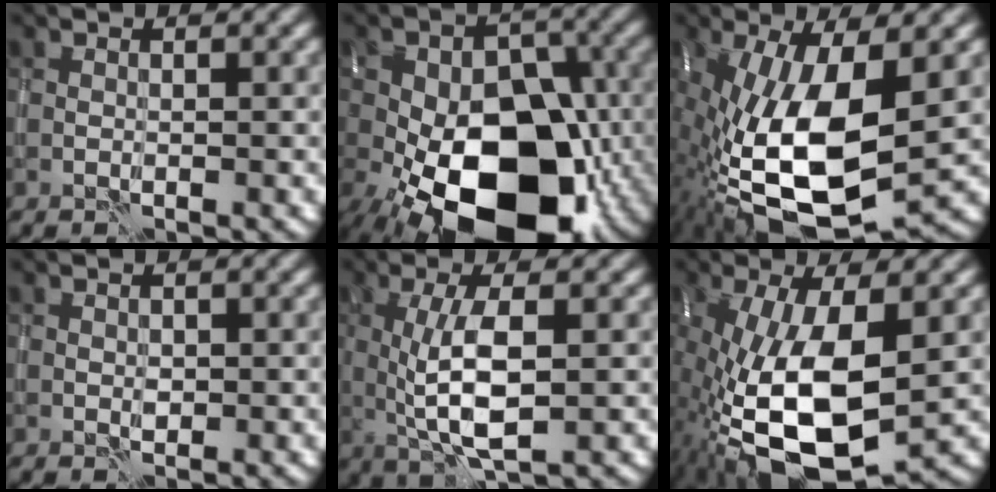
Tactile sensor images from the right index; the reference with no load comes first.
{"total": 19.3, "force": [-7.6, 11.2, 13.8], "torque": [-0.208, -0.014, -0.114]}
{"total": 16.1, "force": [-2.3, 7.8, 13.9], "torque": [-0.273, -0.030, -0.031]}
{"total": 0.6, "force": [0.0, 0.5, 0.4], "torque": [-0.008, -0.002, 0.002]}
{"total": 5.8, "force": [0.1, 1.7, 5.5], "torque": [-0.107, -0.005, 0.004]}
{"total": 14.3, "force": [-3.0, 6.6, 12.4], "torque": [-0.256, -0.034, -0.047]}